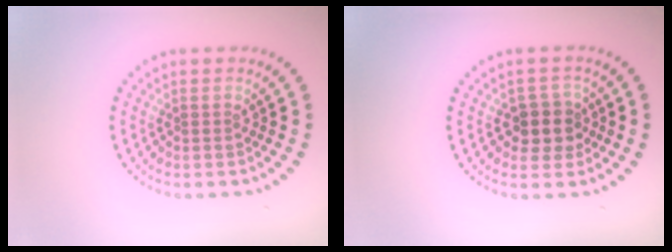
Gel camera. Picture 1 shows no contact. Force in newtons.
{"total": 2.9, "press": 2.6, "slide": 1.3}